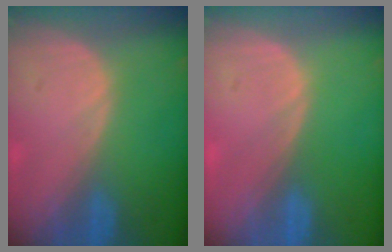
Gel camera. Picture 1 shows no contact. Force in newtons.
{"total": 0.0}